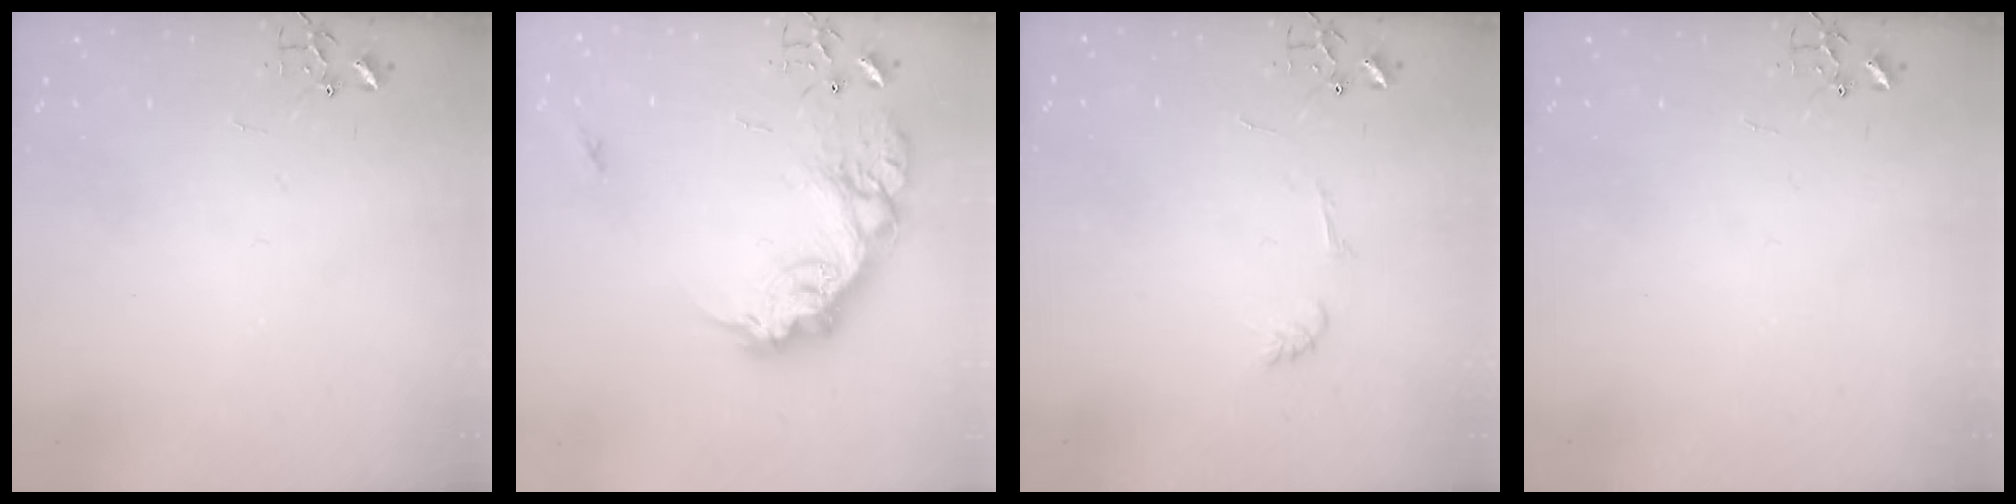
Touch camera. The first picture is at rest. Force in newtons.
{"total": 20.9, "press": 20.8, "slide": 1.3}
{"total": 5.3, "press": 5.3, "slide": 0.6}
{"total": 0.0}